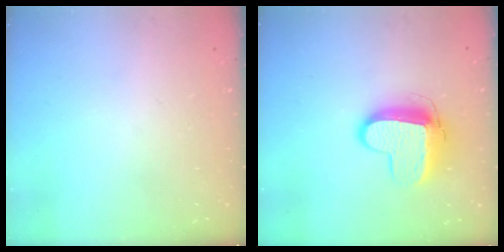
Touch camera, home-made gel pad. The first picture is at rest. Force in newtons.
{"total": 11.1, "press": 11.0, "slide": 1.3}